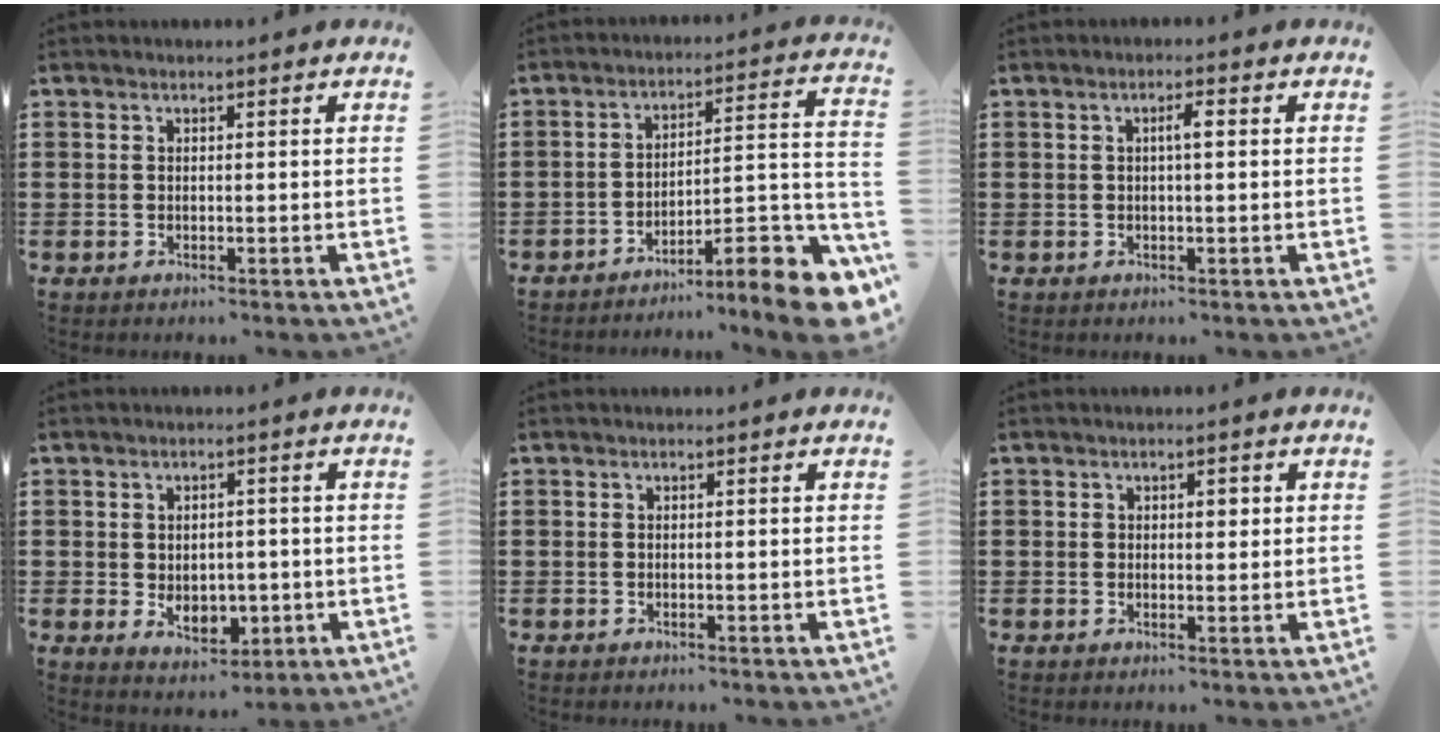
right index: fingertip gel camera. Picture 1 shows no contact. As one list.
[{"total": 8.9, "force": [-6.5, 1.4, 6.0], "torque": [-0.070, -0.001, -0.125]}, {"total": 2.1, "force": [0.2, 0.4, 2.0], "torque": [-0.039, 0.003, 0.001]}, {"total": 3.9, "force": [-0.7, 2.8, 2.7], "torque": [-0.048, 0.006, -0.016]}, {"total": 0.0}, {"total": 1.3, "force": [0.3, 1.0, 0.9], "torque": [-0.010, 0.006, 0.001]}]